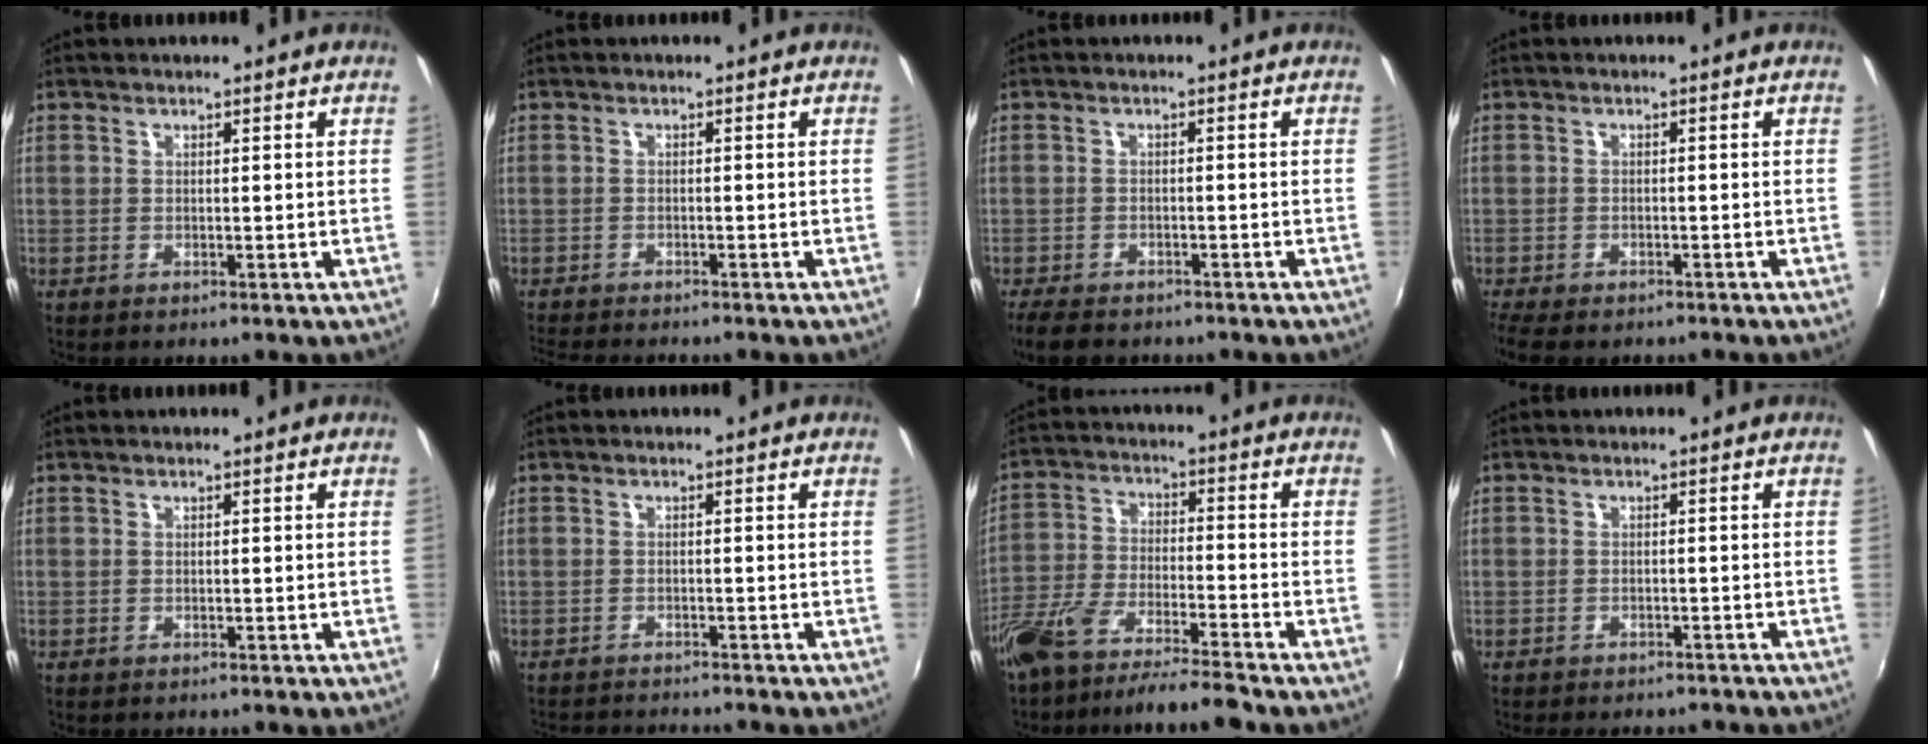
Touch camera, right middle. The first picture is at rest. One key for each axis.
{"total": 5.2, "fx": -4.8, "fy": 0.4, "fz": 1.9, "tx": -0.049, "ty": -0.020, "tz": -0.084}
{"total": 6.7, "fx": -5.5, "fy": 2.6, "fz": 2.8, "tx": -0.074, "ty": -0.022, "tz": -0.094}
{"total": 6.9, "fx": -5.6, "fy": 2.4, "fz": 3.2, "tx": -0.083, "ty": -0.031, "tz": -0.094}
{"total": 0.6, "fx": -0.6, "fy": 0.2, "fz": 0.1, "tx": -0.003, "ty": -0.001, "tz": -0.009}
{"total": 6.4, "fx": -6.2, "fy": 0.6, "fz": 1.7, "tx": -0.047, "ty": -0.010, "tz": -0.096}
{"total": 12.0, "fx": -10.3, "fy": 0.9, "fz": 6.1, "tx": -0.135, "ty": -0.014, "tz": -0.190}
{"total": 6.1, "fx": -5.3, "fy": 2.3, "fz": 2.0, "tx": -0.052, "ty": -0.004, "tz": -0.073}